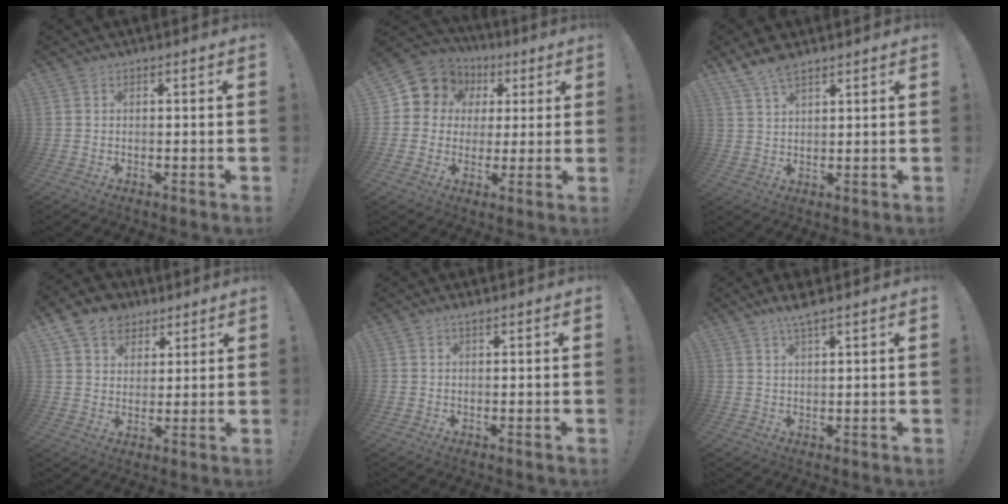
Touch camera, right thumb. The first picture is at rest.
{"total": 9.9, "force": [4.0, 8.6, 2.8], "torque": [-0.045, -0.026, 0.082]}
{"total": 6.2, "force": [4.7, 2.4, 3.3], "torque": [-0.063, -0.018, 0.089]}
{"total": 10.5, "force": [6.3, 8.0, 2.8], "torque": [-0.051, -0.032, 0.126]}
{"total": 1.2, "force": [0.9, -0.2, 0.7], "torque": [-0.015, 0.001, 0.017]}
{"total": 4.8, "force": [3.7, 0.1, 3.1], "torque": [-0.051, -0.017, 0.060]}